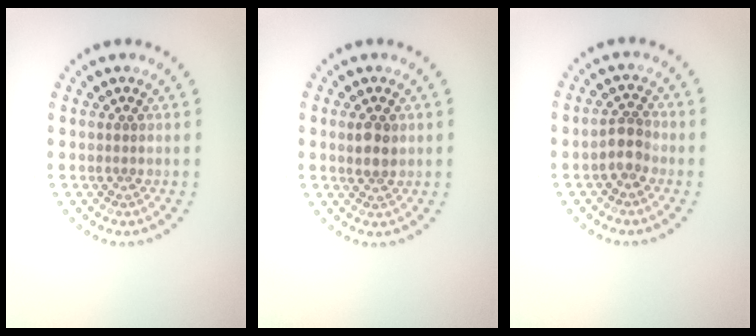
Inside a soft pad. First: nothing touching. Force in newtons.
{"total": 2.0, "press": 1.9, "slide": 0.6}
{"total": 2.0, "press": 1.8, "slide": 1.0}